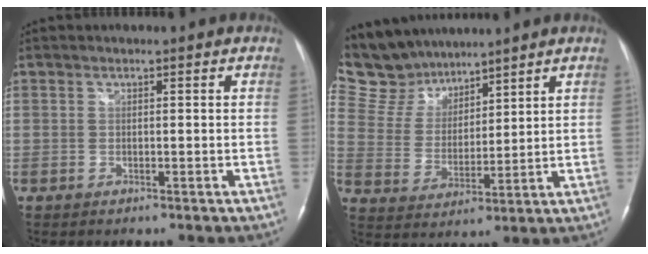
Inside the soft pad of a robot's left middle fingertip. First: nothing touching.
{"total": 10.0, "force": [9.3, 3.6, 0.7], "torque": [-0.034, 0.020, 0.196]}